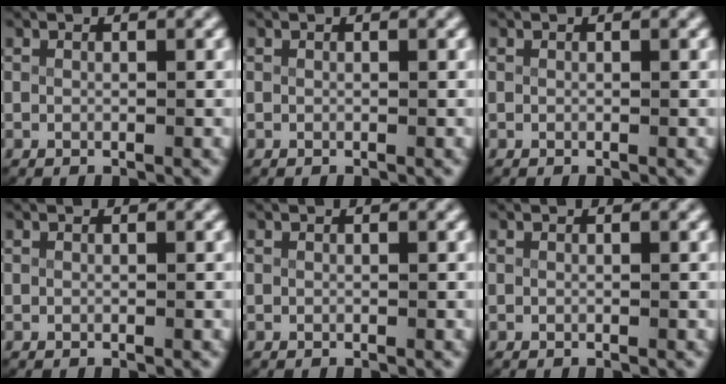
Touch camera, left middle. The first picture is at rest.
{"total": 0.0}
{"total": 0.0}
{"total": 0.0}
{"total": 0.0}
{"total": 0.0}